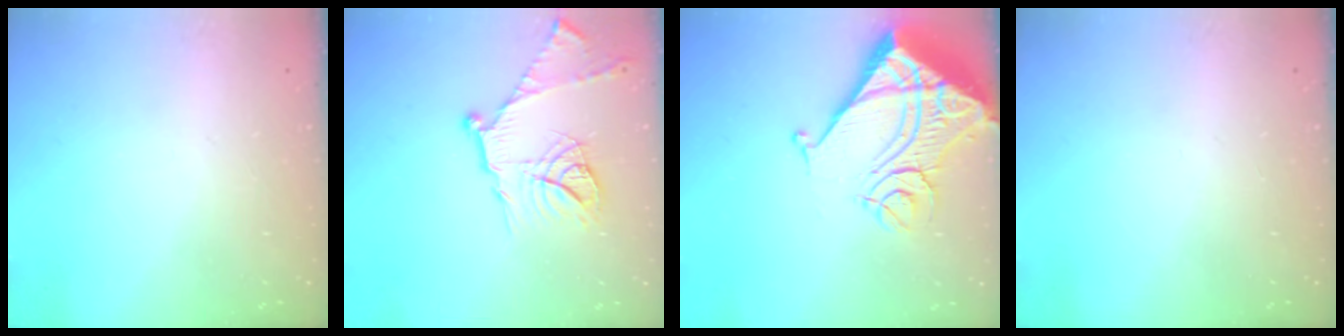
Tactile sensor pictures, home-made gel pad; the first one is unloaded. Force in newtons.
{"total": 16.0, "press": 16.0, "slide": 1.4}
{"total": 20.9, "press": 20.7, "slide": 2.6}
{"total": 0.0}